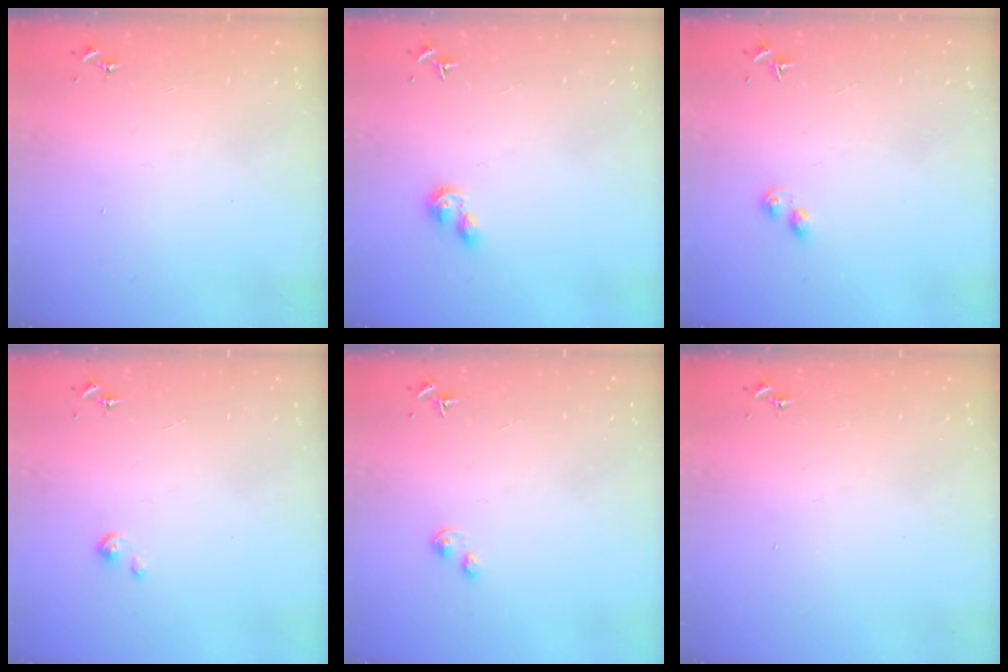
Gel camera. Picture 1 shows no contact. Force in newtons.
{"total": 5.1, "press": 5.1, "slide": 0.6}
{"total": 3.2, "press": 3.1, "slide": 0.5}
{"total": 1.4, "press": 1.4, "slide": 0.1}
{"total": 1.5, "press": 1.5, "slide": 0.4}
{"total": 0.0}